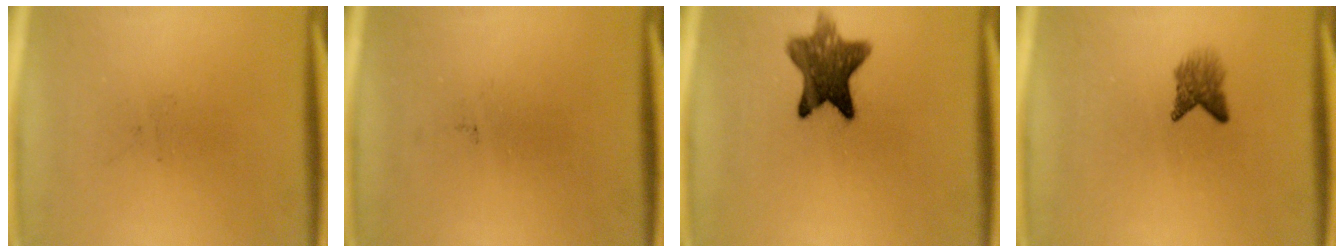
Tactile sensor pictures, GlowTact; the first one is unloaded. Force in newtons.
{"total": 0.0}
{"total": 9.6}
{"total": 2.8}